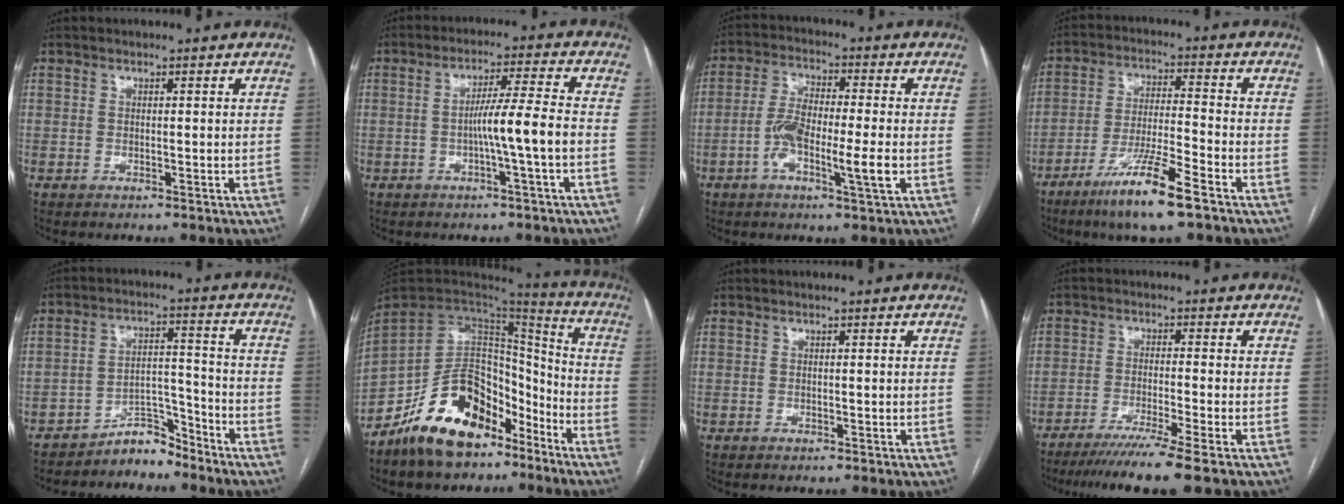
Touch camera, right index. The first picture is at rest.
{"total": 7.1, "force": [-1.8, -1.0, 6.8], "torque": [-0.113, 0.011, -0.029]}
{"total": 9.6, "force": [-2.5, 1.6, 9.1], "torque": [-0.169, 0.004, -0.048]}
{"total": 11.1, "force": [-7.1, 0.2, 8.5], "torque": [-0.163, -0.025, -0.130]}
{"total": 5.5, "force": [-5.2, 1.6, 0.7], "torque": [-0.001, 0.027, -0.088]}
{"total": 17.4, "force": [-11.7, 9.3, 9.0], "torque": [-0.167, 0.038, -0.203]}
{"total": 0.0}
{"total": 8.7, "force": [-6.7, -2.0, 5.3], "torque": [-0.074, -0.029, -0.109]}